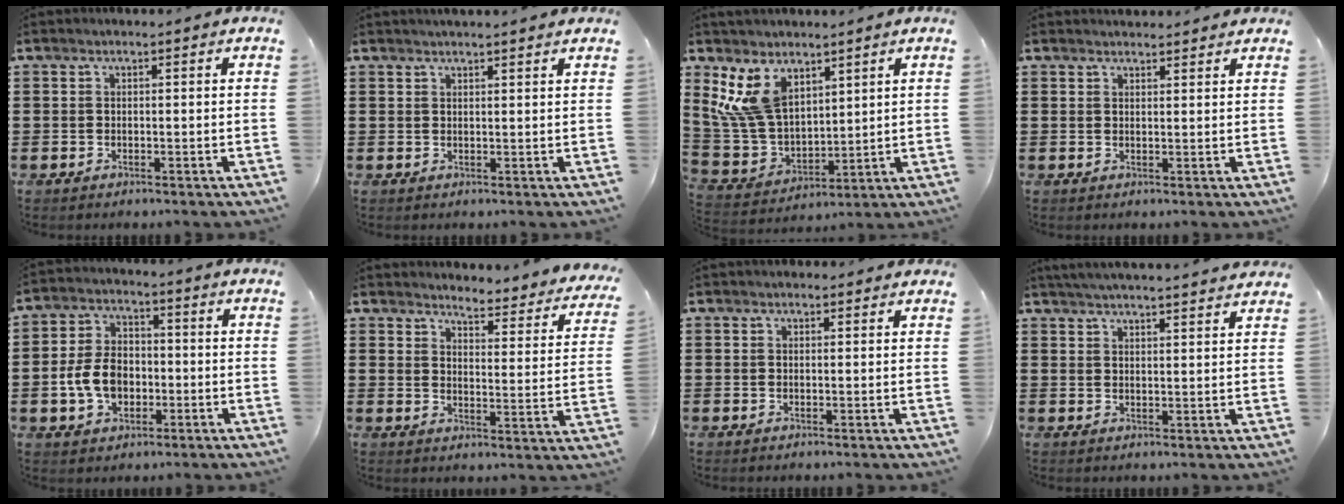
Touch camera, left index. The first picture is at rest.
{"total": 1.4, "force": [1.4, 0.0, 0.3], "torque": [-0.009, 0.002, 0.027]}
{"total": 10.2, "force": [5.6, 6.0, 6.1], "torque": [-0.170, -0.012, 0.104]}
{"total": 1.3, "force": [1.3, 0.0, -0.4], "torque": [0.005, 0.002, 0.026]}
{"total": 7.4, "force": [-1.7, 5.2, 4.9], "torque": [-0.120, 0.005, -0.037]}
{"total": 3.3, "force": [3.3, -0.6, 0.2], "torque": [-0.017, -0.036, 0.049]}
{"total": 0.8, "force": [0.8, 0.1, -0.2], "torque": [0.004, 0.003, 0.015]}
{"total": 3.6, "force": [3.5, -0.7, 0.5], "torque": [-0.022, -0.015, 0.063]}